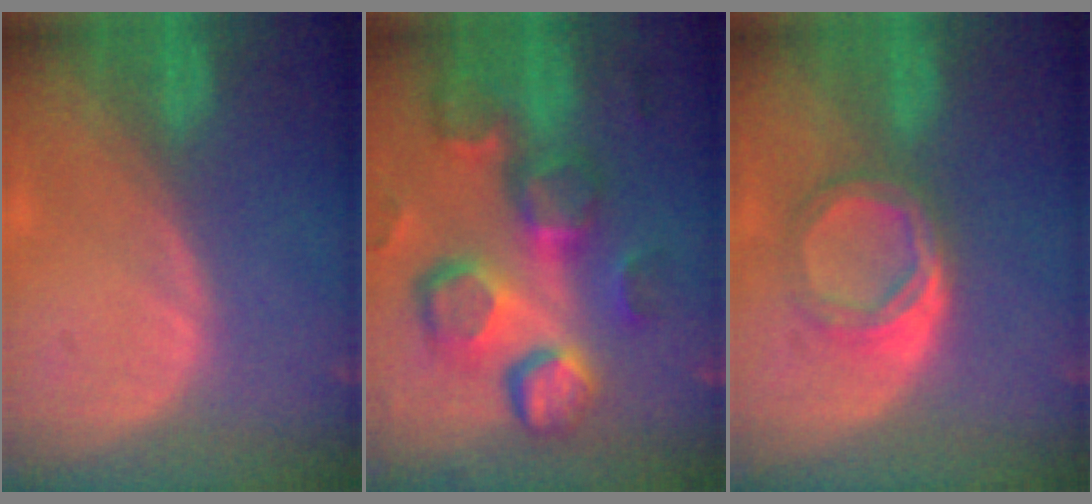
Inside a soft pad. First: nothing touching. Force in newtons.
{"total": 13.1, "press": 11.4, "slide": 6.4}
{"total": 5.5, "press": 5.0, "slide": 2.4}